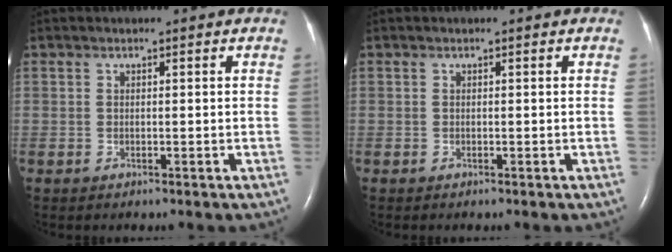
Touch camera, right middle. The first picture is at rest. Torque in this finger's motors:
{"motor_torque": [-0.16, 0.15, -0.01, 0.00]}